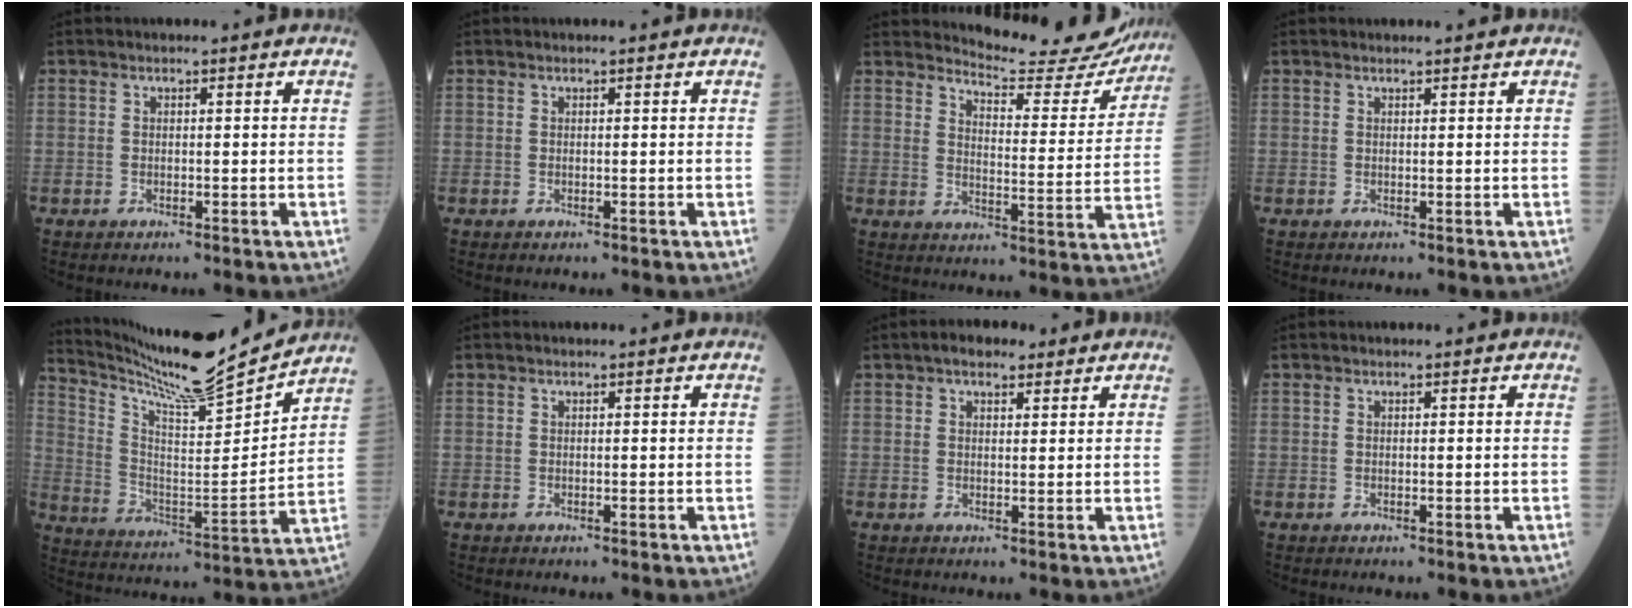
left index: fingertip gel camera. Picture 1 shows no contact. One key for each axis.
{"total": 0.0}
{"total": 14.9, "fx": 14.7, "fy": 1.9, "fz": 1.9, "tx": -0.017, "ty": -0.057, "tz": 0.173}
{"total": 1.1, "fx": 1.1, "fy": 0.0, "fz": 0.2, "tx": -0.007, "ty": 0.004, "tz": 0.017}
{"total": 16.8, "fx": 16.0, "fy": -0.7, "fz": 5.3, "tx": -0.118, "ty": -0.030, "tz": 0.267}
{"total": 0.0}
{"total": 3.4, "fx": 2.3, "fy": 1.6, "fz": 1.9, "tx": -0.033, "ty": 0.016, "tz": 0.034}
{"total": 0.0}